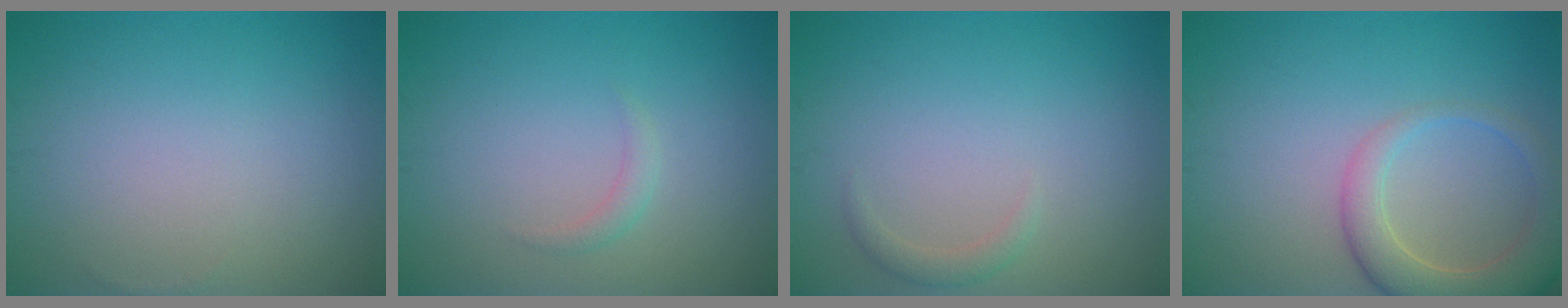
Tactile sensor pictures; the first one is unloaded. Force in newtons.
{"total": 1.0, "press": 1.0, "slide": 0.0}
{"total": 1.1, "press": 1.1, "slide": 0.1}
{"total": 5.2, "press": 5.2, "slide": 0.5}